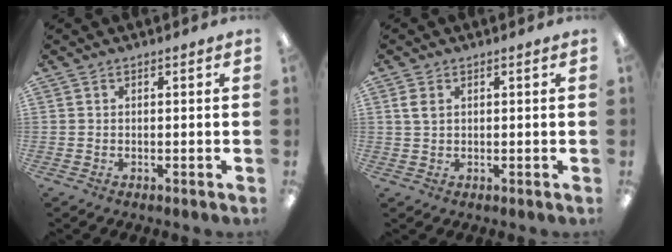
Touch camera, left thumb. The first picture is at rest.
{"total": 2.7, "force": [0.9, 1.8, 1.9], "torque": [-0.040, 0.005, 0.014]}